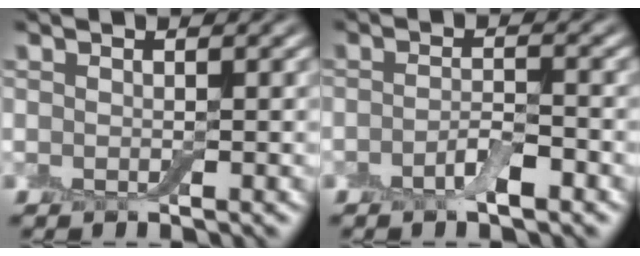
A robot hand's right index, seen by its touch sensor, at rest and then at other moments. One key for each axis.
{"total": 2.4, "fx": -1.3, "fy": 0.7, "fz": 1.9, "tx": -0.037, "ty": 0.002, "tz": -0.027}